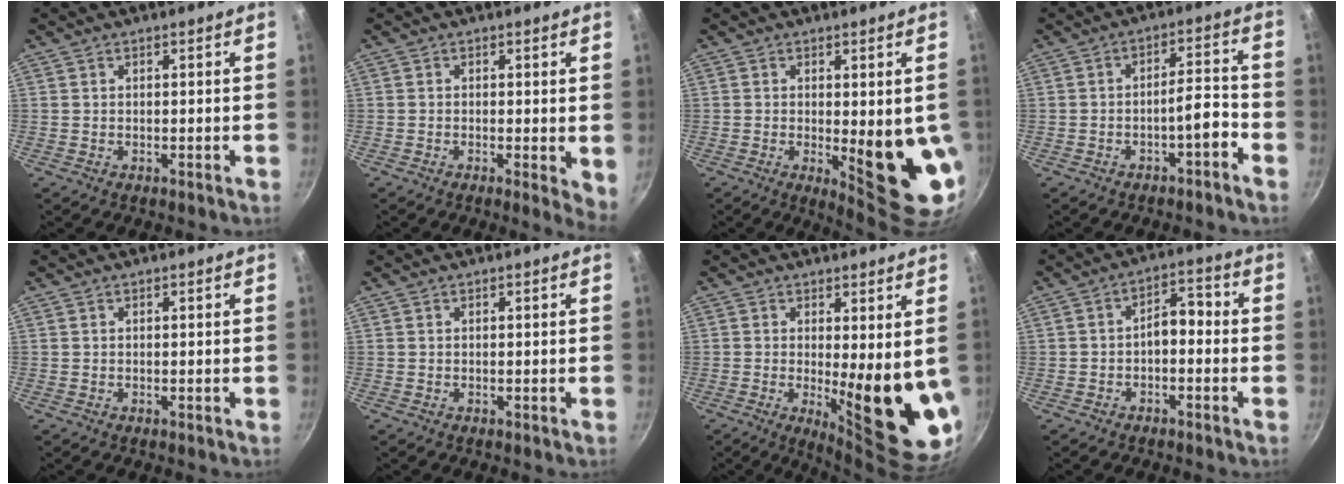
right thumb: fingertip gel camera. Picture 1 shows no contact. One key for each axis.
{"total": 3.6, "fx": -0.4, "fy": 1.2, "fz": 3.4, "tx": -0.041, "ty": -0.008, "tz": -0.007}
{"total": 12.1, "fx": -1.2, "fy": 3.6, "fz": 11.5, "tx": -0.130, "ty": -0.020, "tz": -0.004}
{"total": 5.4, "fx": -3.0, "fy": 1.4, "fz": 4.2, "tx": -0.058, "ty": 0.043, "tz": -0.038}
{"total": 0.0}
{"total": 0.0}
{"total": 12.9, "fx": 0.2, "fy": 3.6, "fz": 12.4, "tx": -0.146, "ty": -0.036, "tz": 0.013}
{"total": 5.1, "fx": -1.5, "fy": 2.8, "fz": 3.9, "tx": -0.042, "ty": 0.037, "tz": -0.026}